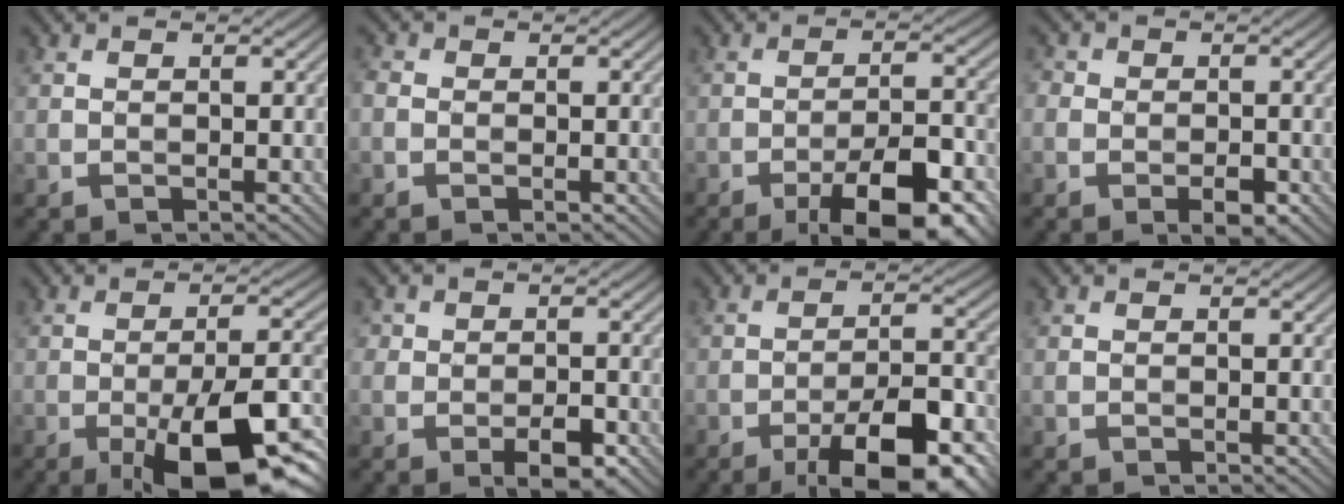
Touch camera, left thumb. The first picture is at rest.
{"total": 1.9, "force": [-0.8, 1.4, 0.9], "torque": [-0.022, -0.002, -0.021]}
{"total": 11.1, "force": [-6.4, 3.4, 8.4], "torque": [-0.128, 0.007, -0.100]}
{"total": 4.0, "force": [-1.6, 2.8, 2.3], "torque": [-0.025, -0.008, -0.030]}
{"total": 14.7, "force": [-6.8, 4.5, 12.2], "torque": [-0.174, 0.002, -0.108]}
{"total": 4.5, "force": [-1.7, 2.8, 3.1], "torque": [-0.034, -0.002, -0.033]}
{"total": 12.3, "force": [-7.1, 3.8, 9.3], "torque": [-0.139, 0.010, -0.115]}
{"total": 0.0}